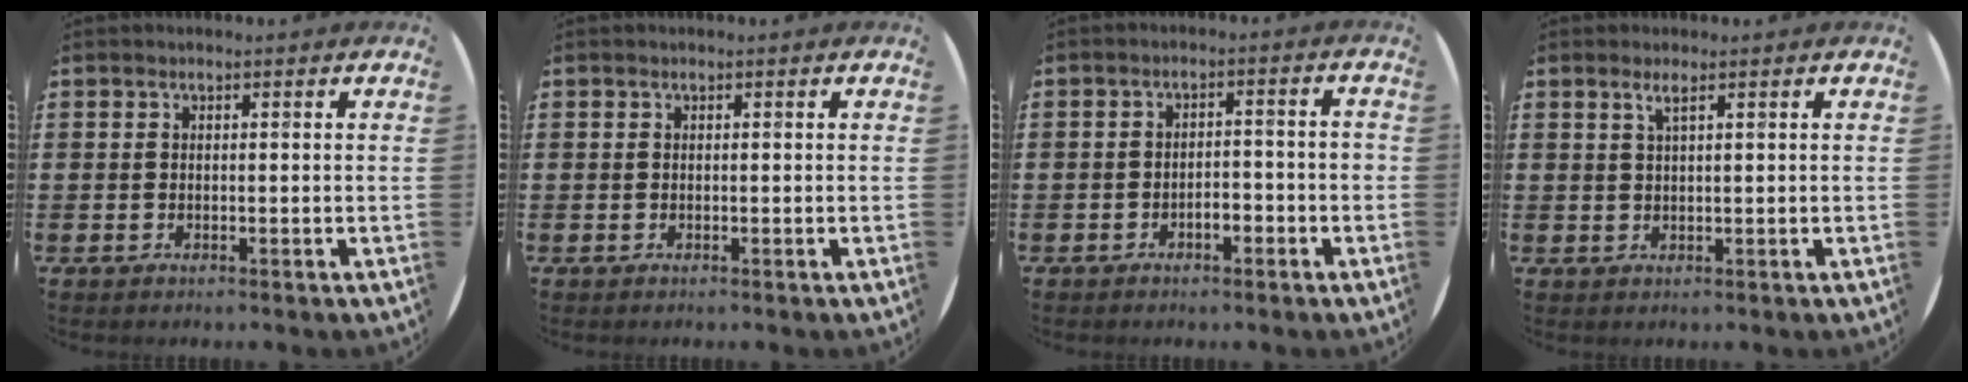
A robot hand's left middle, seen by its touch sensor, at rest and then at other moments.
{"total": 0.0}
{"total": 2.3, "force": [-1.4, 1.0, 1.5], "torque": [-0.029, 0.004, -0.029]}
{"total": 1.4, "force": [0.7, 0.0, 1.2], "torque": [-0.024, 0.001, 0.012]}